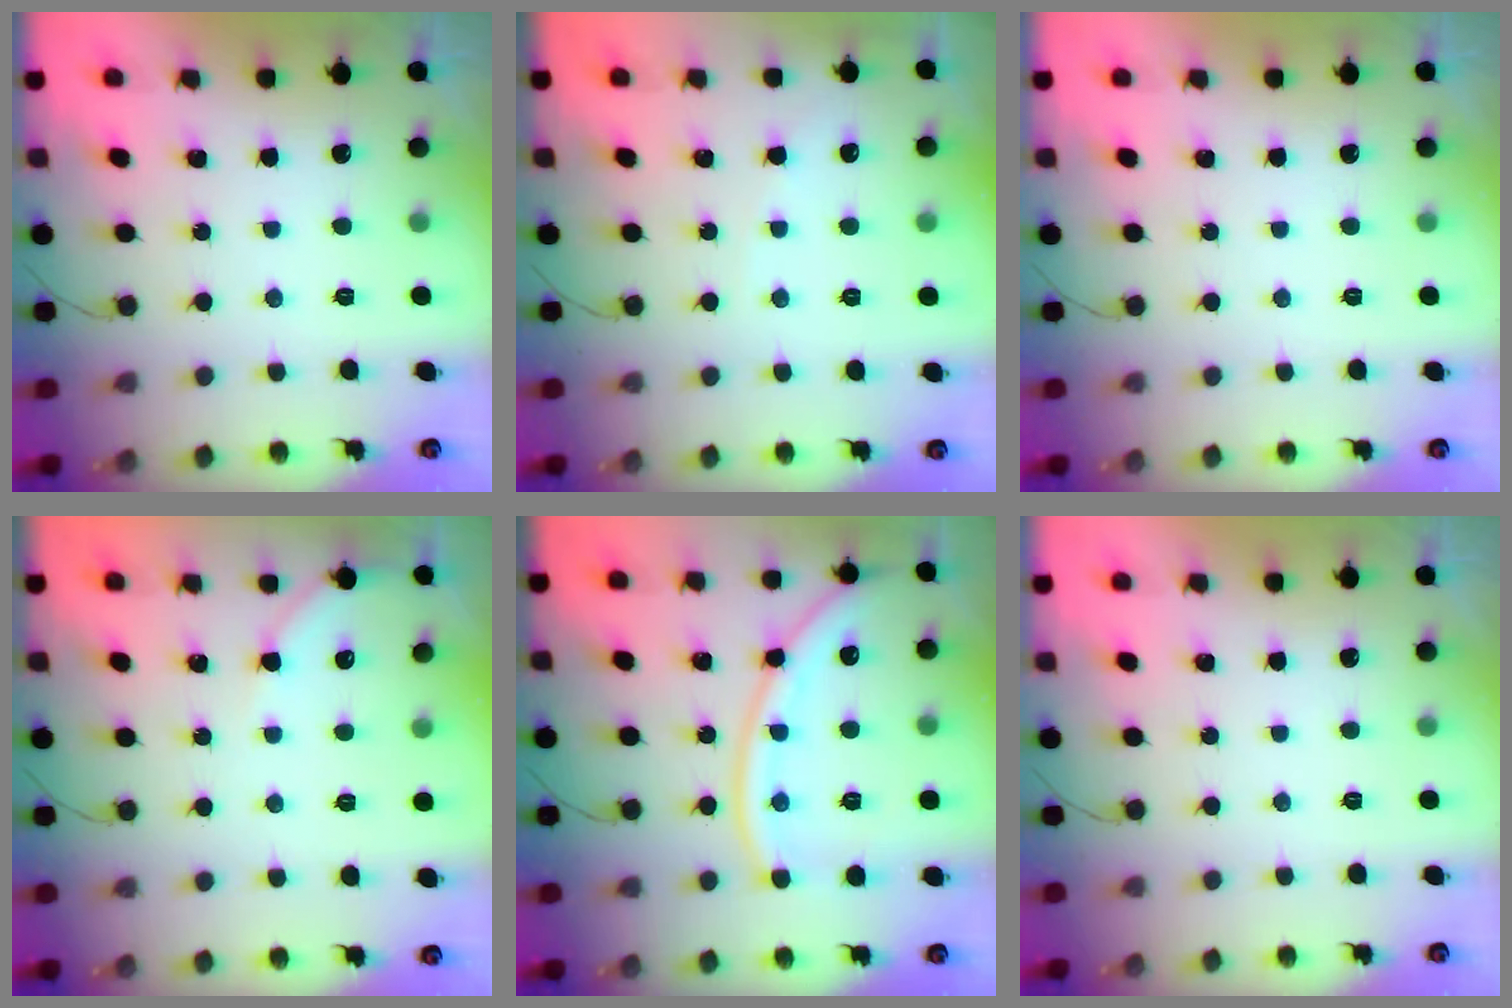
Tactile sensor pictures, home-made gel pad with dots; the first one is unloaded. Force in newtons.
{"total": 3.7, "press": 3.7, "slide": 0.6}
{"total": 0.0}
{"total": 4.0, "press": 4.0, "slide": 0.5}
{"total": 13.8, "press": 13.7, "slide": 2.0}
{"total": 0.0}